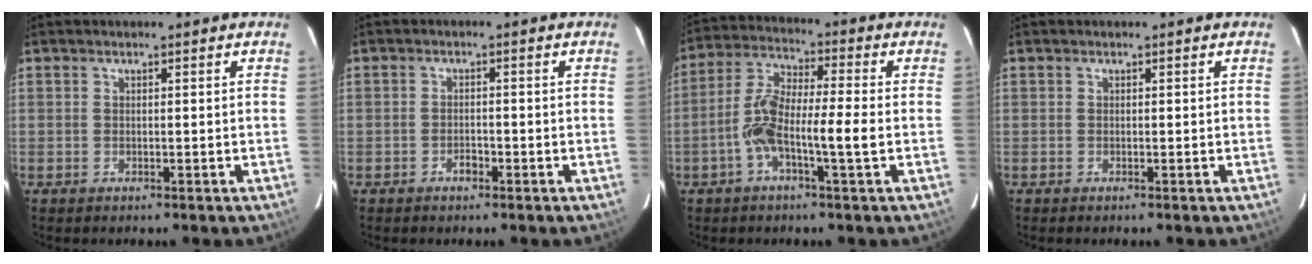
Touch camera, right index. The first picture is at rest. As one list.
[{"total": 1.5, "force": [-1.0, 0.8, 0.9], "torque": [-0.012, 0.004, -0.016]}, {"total": 9.4, "force": [-2.4, 1.0, 9.1], "torque": [-0.186, 0.021, -0.052]}, {"total": 0.0}]